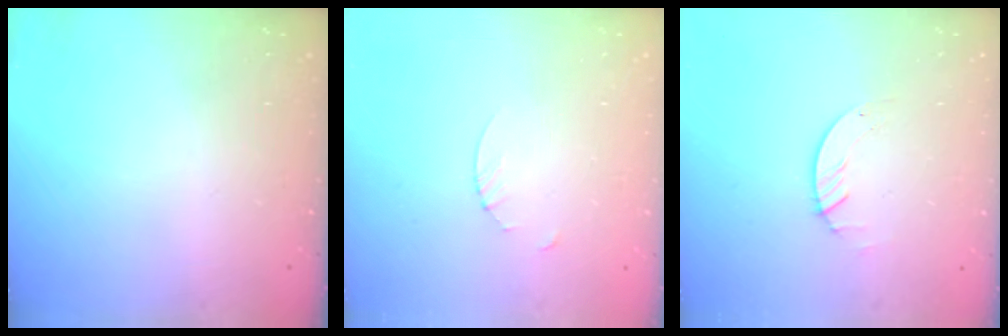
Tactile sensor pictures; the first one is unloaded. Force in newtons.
{"total": 2.7, "press": 2.7, "slide": 0.3}
{"total": 1.4, "press": 1.4, "slide": 0.2}